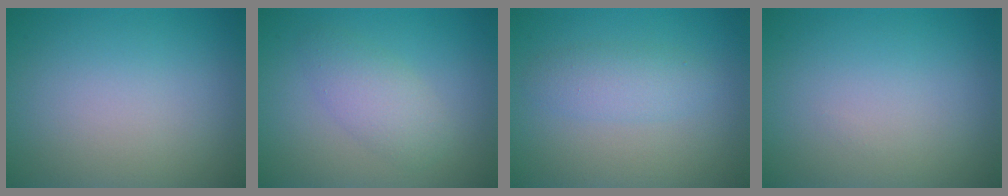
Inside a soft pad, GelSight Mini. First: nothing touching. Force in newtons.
{"total": 2.7, "press": 2.7, "slide": 0.1}
{"total": 2.3, "press": 2.3, "slide": 0.1}
{"total": 0.0}